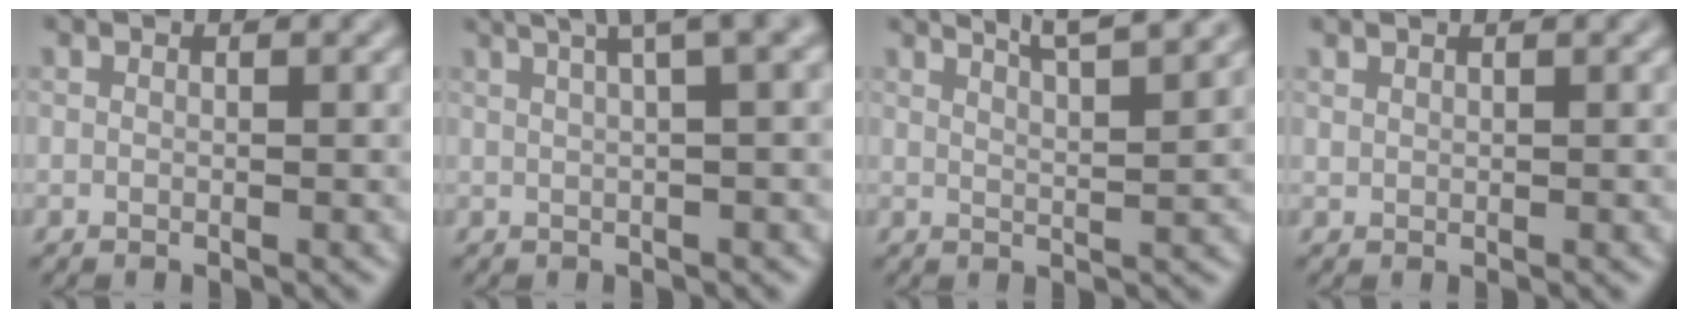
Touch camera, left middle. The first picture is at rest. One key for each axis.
{"total": 7.6, "fx": 4.1, "fy": 2.6, "fz": 5.8, "tx": -0.049, "ty": 0.051, "tz": 0.029}
{"total": 5.9, "fx": 4.6, "fy": 1.6, "fz": 3.3, "tx": -0.021, "ty": 0.031, "tz": 0.034}
{"total": 0.6, "fx": 0.6, "fy": 0.2, "fz": 0.0, "tx": -0.002, "ty": 0.001, "tz": 0.017}